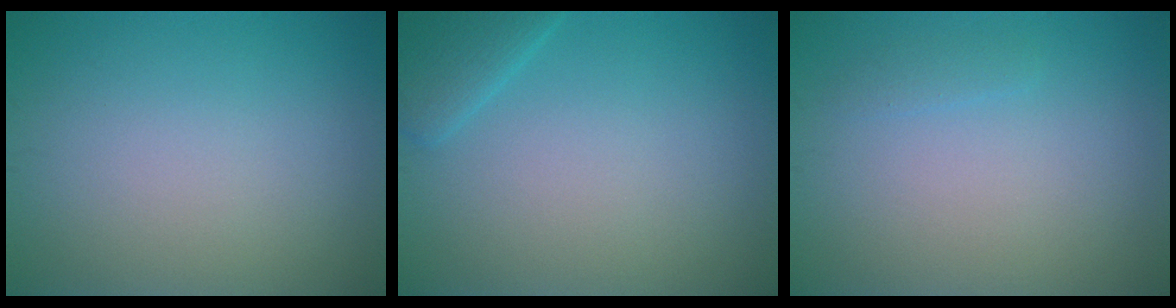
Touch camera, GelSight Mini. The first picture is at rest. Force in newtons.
{"total": 2.3, "press": 2.3, "slide": 0.2}
{"total": 0.7, "press": 0.7, "slide": 0.0}